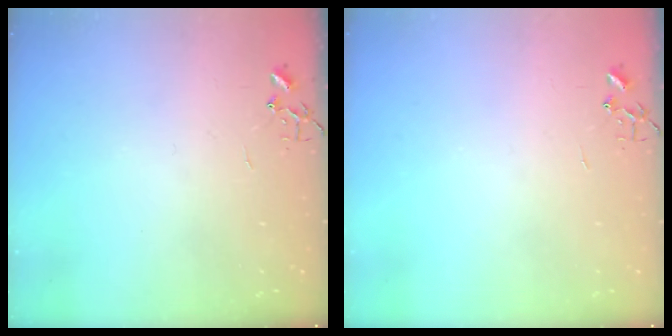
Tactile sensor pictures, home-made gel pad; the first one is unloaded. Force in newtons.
{"total": 0.0}